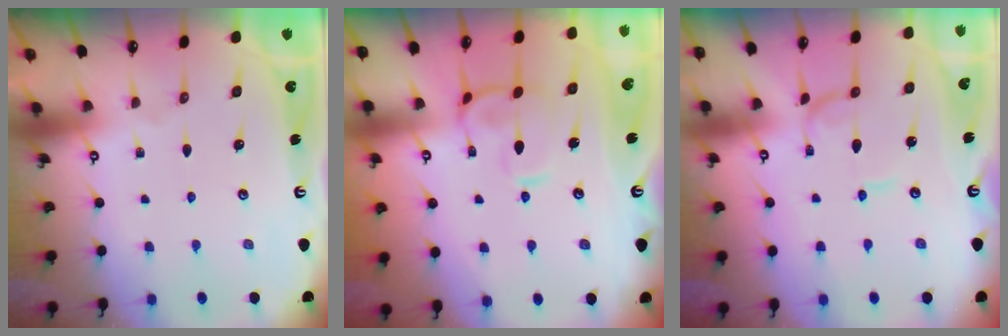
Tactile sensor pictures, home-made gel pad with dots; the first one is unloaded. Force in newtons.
{"total": 4.4, "press": 4.2, "slide": 1.3}
{"total": 0.6, "press": 0.6, "slide": 0.1}